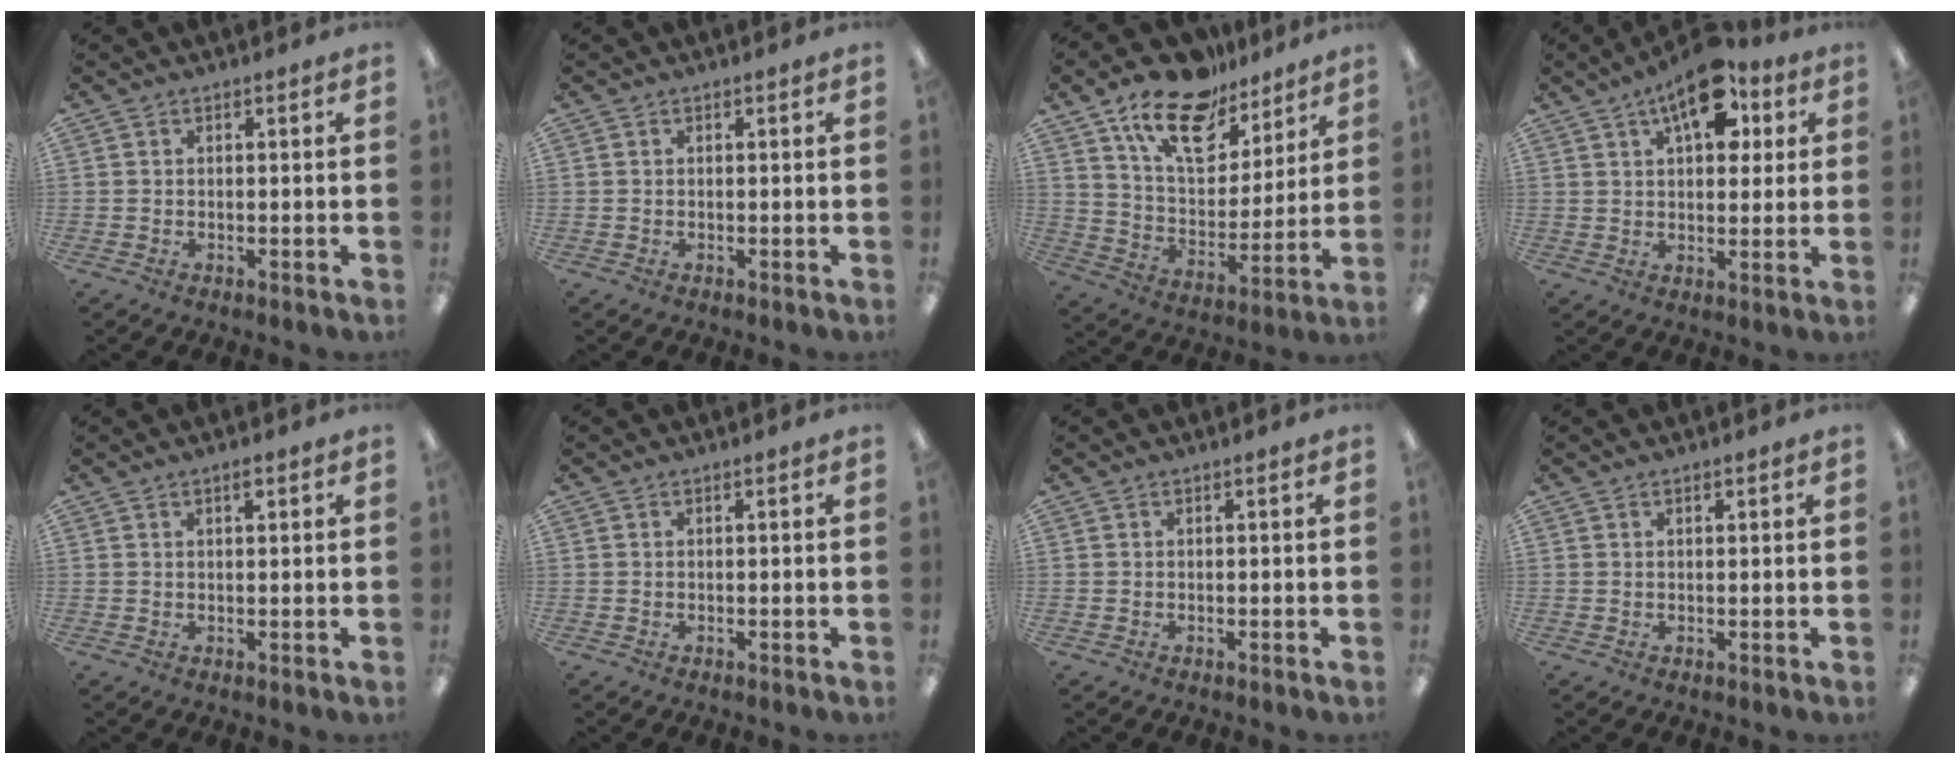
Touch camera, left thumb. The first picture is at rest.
{"total": 0.0}
{"total": 18.3, "force": [12.7, 9.3, 9.2], "torque": [-0.158, -0.069, 0.224]}
{"total": 13.9, "force": [7.1, 7.1, 9.6], "torque": [-0.130, -0.023, 0.118]}
{"total": 1.8, "force": [1.2, 0.6, 1.2], "torque": [-0.009, -0.005, 0.017]}
{"total": 0.0}
{"total": 0.0}
{"total": 0.8, "force": [0.6, 0.3, 0.4], "torque": [-0.008, 0.002, 0.011]}